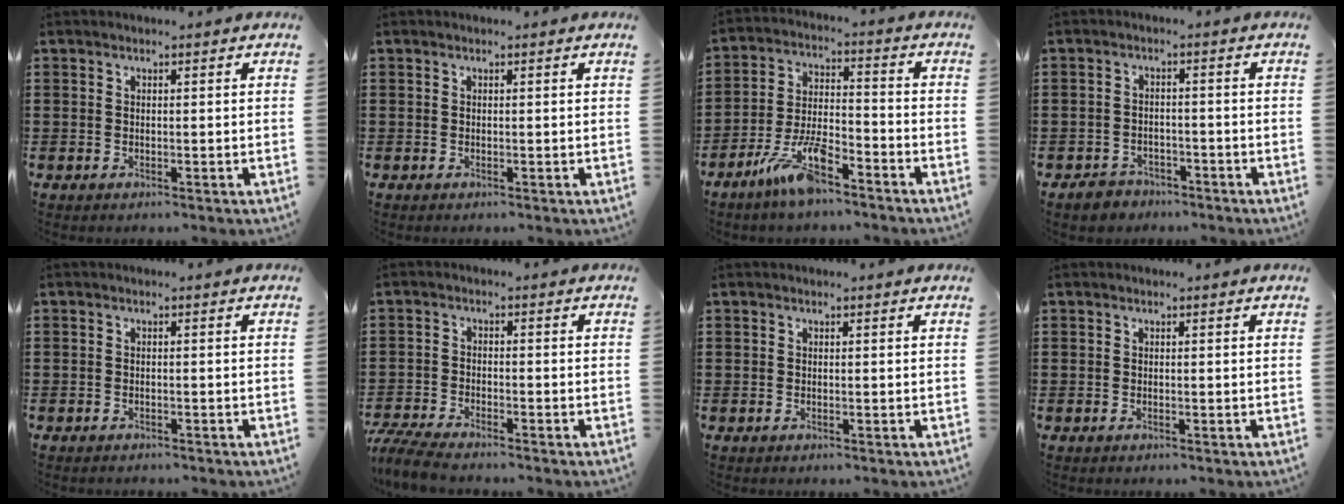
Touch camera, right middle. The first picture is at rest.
{"total": 0.0}
{"total": 8.7, "force": [-6.3, 2.2, 5.7], "torque": [-0.129, 0.001, -0.120]}
{"total": 2.6, "force": [-2.4, 0.9, -0.1], "torque": [-0.007, 0.004, -0.052]}
{"total": 0.6, "force": [-0.6, 0.1, 0.0], "torque": [-0.002, -0.001, -0.013]}
{"total": 4.3, "force": [-4.1, 0.2, 1.3], "torque": [-0.049, -0.013, -0.089]}
{"total": 0.0}
{"total": 0.0}